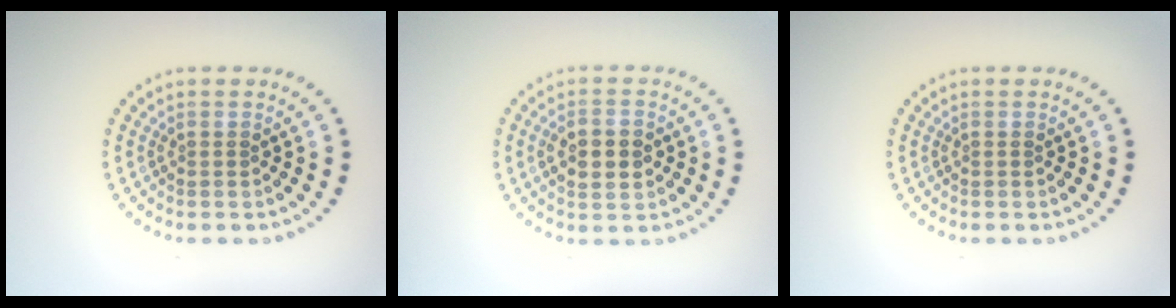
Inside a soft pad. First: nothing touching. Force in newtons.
{"total": 4.2, "press": 4.2, "slide": 0.1}
{"total": 0.0}